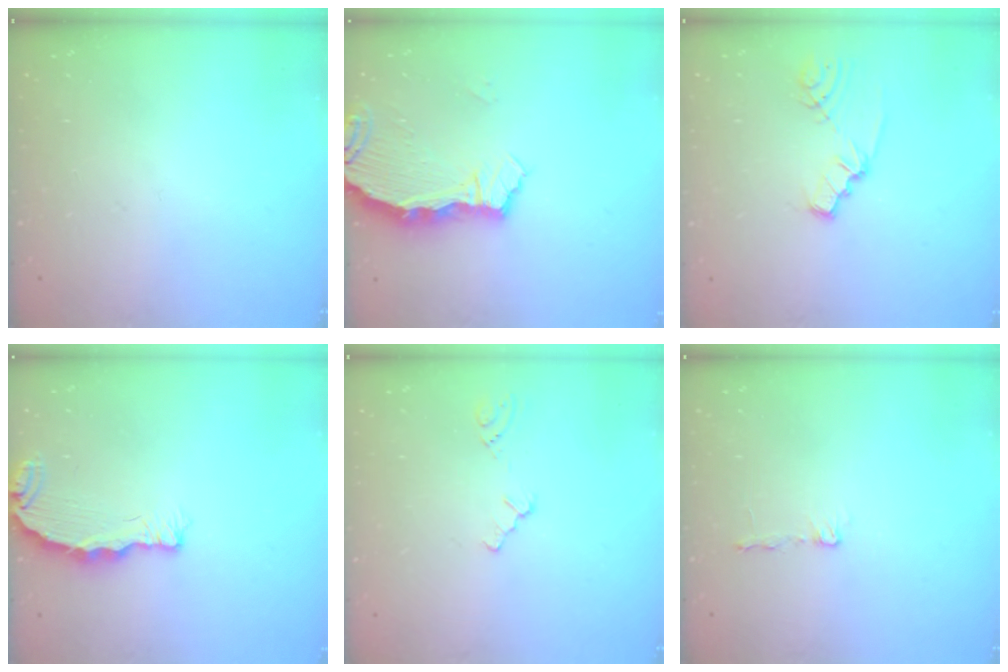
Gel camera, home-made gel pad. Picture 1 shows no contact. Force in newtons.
{"total": 4.5, "press": 4.5, "slide": 0.3}
{"total": 2.5, "press": 2.5, "slide": 0.4}
{"total": 6.4, "press": 6.4, "slide": 0.2}
{"total": 1.3, "press": 1.3, "slide": 0.3}
{"total": 3.4, "press": 3.4, "slide": 0.3}